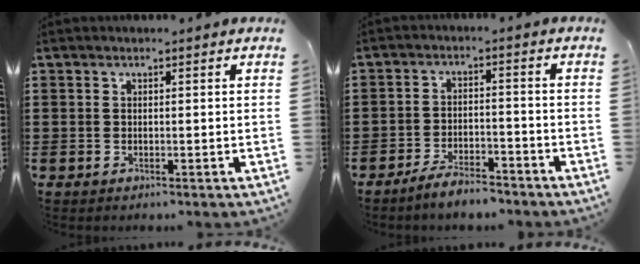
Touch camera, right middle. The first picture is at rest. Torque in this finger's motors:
{"motor_torque": [1.21, -0.21, 0.08, 0.06]}